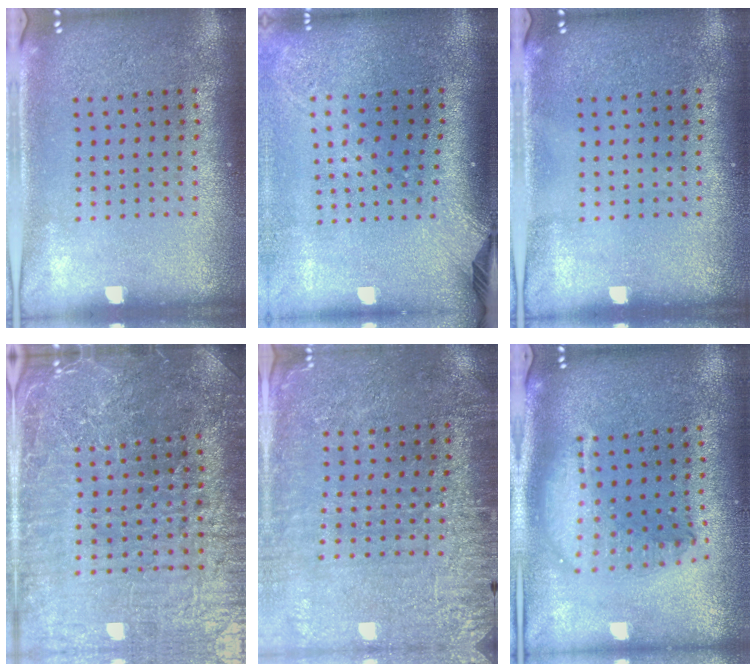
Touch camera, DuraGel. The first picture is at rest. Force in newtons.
{"total": 2.3, "press": 1.7, "slide": 1.5}
{"total": 0.0}
{"total": 5.1, "press": 4.8, "slide": 1.5}
{"total": 3.0, "press": 2.9, "slide": 0.6}
{"total": 1.9, "press": 1.6, "slide": 1.2}